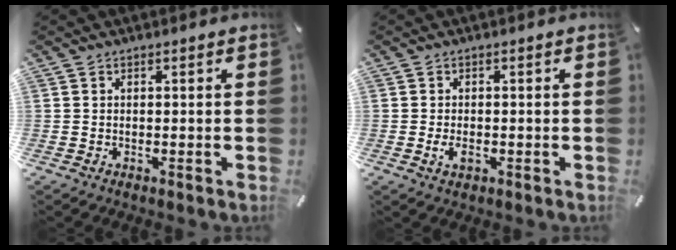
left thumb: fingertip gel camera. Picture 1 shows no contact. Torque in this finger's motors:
{"motor_torque": [-0.01, 0.52, 0.14, 0.20, 0.00]}